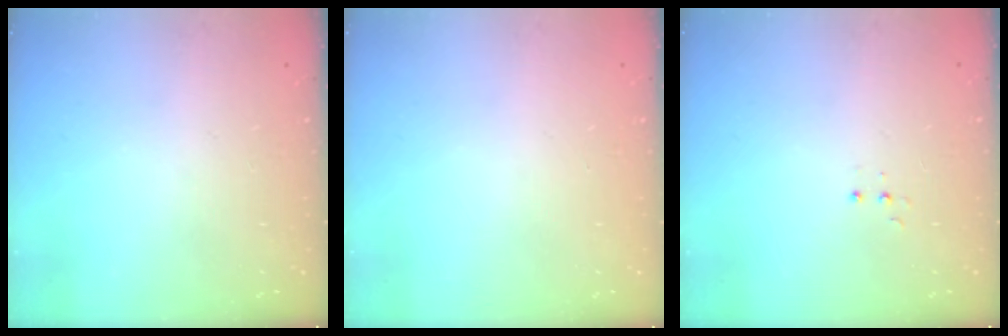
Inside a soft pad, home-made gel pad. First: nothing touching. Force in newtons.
{"total": 0.0}
{"total": 3.1, "press": 3.0, "slide": 0.8}